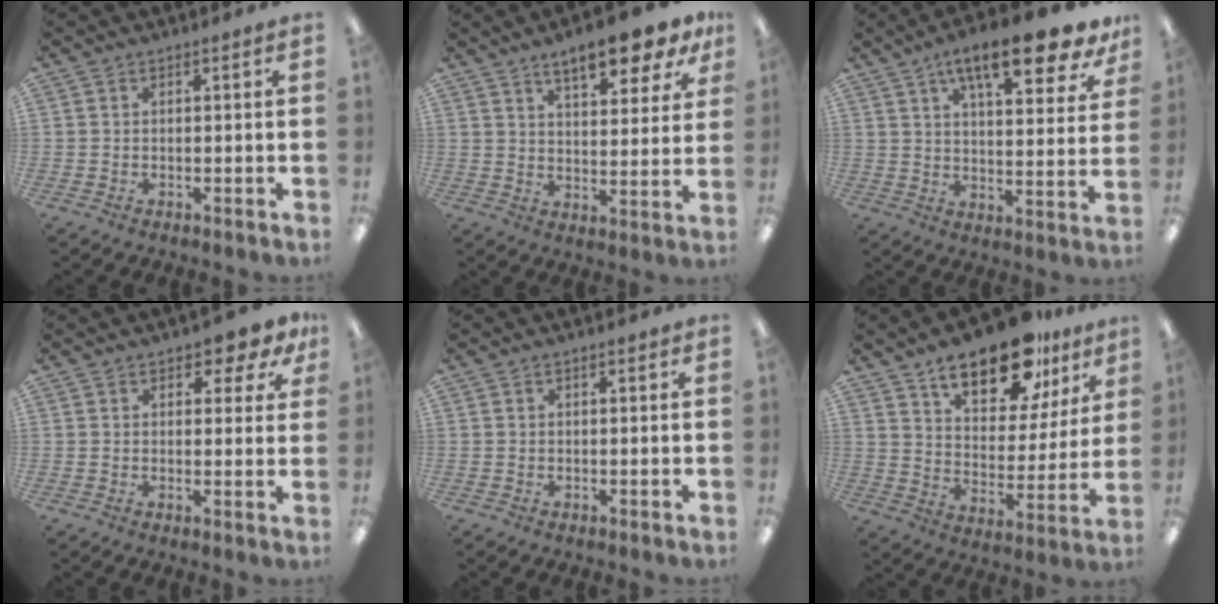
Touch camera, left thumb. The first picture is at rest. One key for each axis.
{"total": 10.8, "fx": 8.1, "fy": 3.2, "fz": 6.4, "tx": -0.088, "ty": -0.044, "tz": 0.138}
{"total": 15.3, "fx": 10.4, "fy": 4.2, "fz": 10.4, "tx": -0.152, "ty": -0.055, "tz": 0.167}
{"total": 4.2, "fx": 2.9, "fy": 2.0, "fz": 2.4, "tx": -0.028, "ty": -0.007, "tz": 0.047}
{"total": 0.6, "fx": 0.4, "fy": 0.2, "fz": 0.4, "tx": -0.009, "ty": 0.002, "tz": 0.007}
{"total": 18.6, "fx": 13.1, "fy": 8.1, "fz": 10.5, "tx": -0.161, "ty": -0.068, "tz": 0.221}